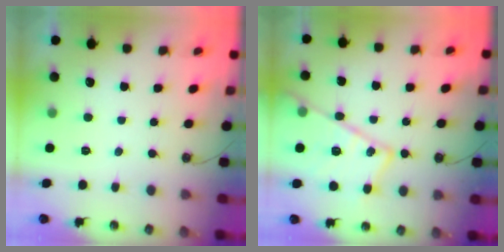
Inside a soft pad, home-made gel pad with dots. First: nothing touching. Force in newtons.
{"total": 19.2, "press": 19.1, "slide": 1.9}